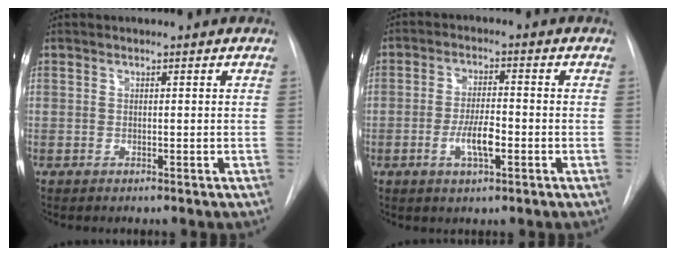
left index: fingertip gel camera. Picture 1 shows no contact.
{"total": 5.5, "force": [-1.8, 1.5, 5.0], "torque": [-0.094, 0.000, -0.030]}